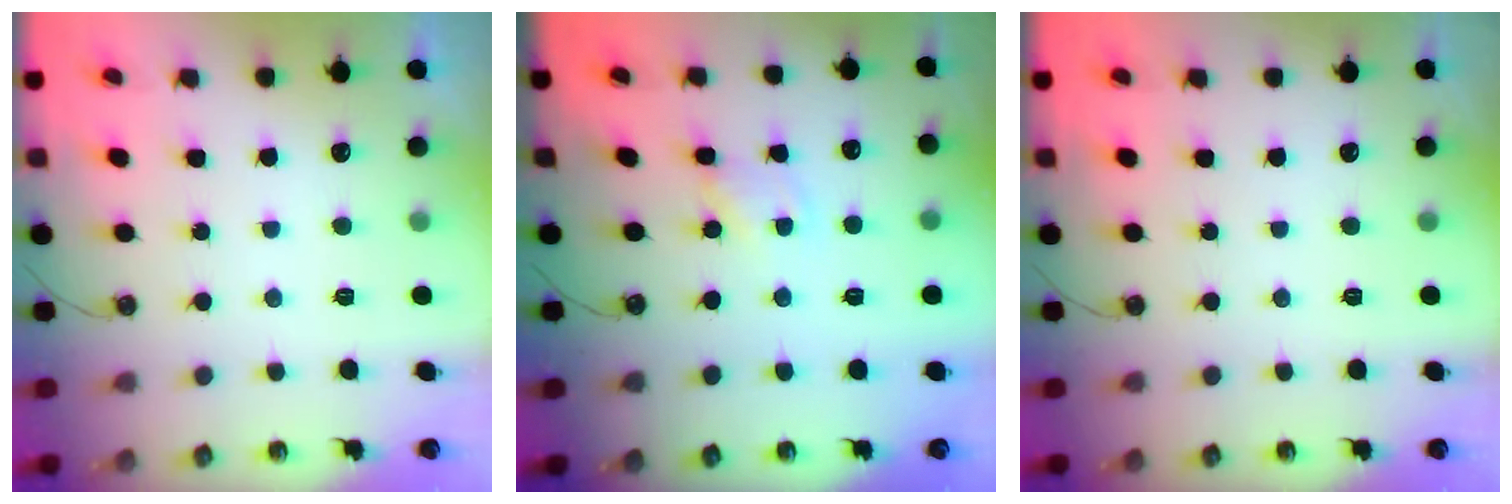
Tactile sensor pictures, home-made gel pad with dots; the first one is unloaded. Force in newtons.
{"total": 1.8, "press": 1.8, "slide": 0.2}
{"total": 0.0}